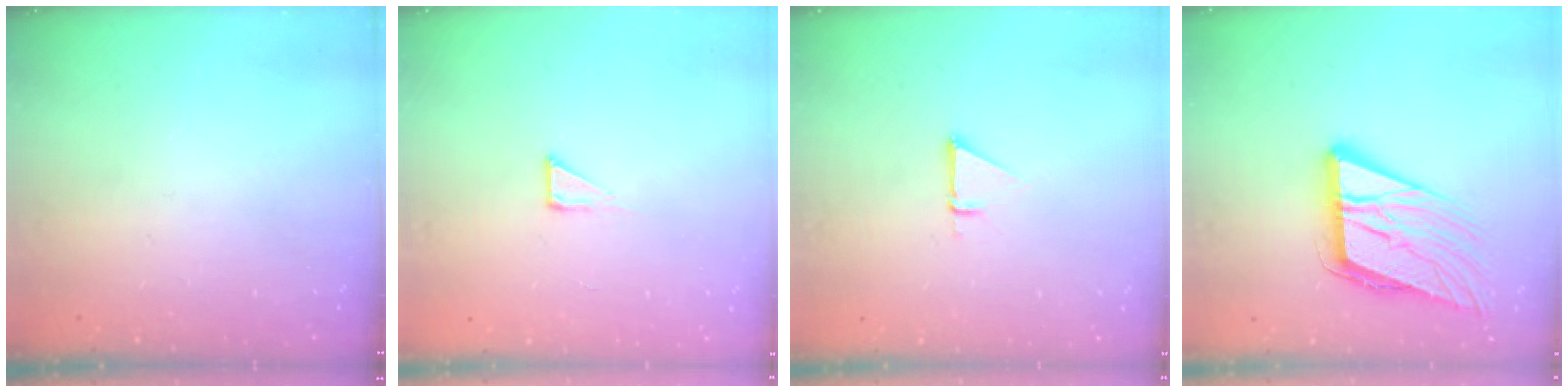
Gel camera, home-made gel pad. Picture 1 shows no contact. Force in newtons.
{"total": 2.3, "press": 2.3, "slide": 0.1}
{"total": 2.3, "press": 2.3, "slide": 0.1}
{"total": 15.0, "press": 14.6, "slide": 3.5}